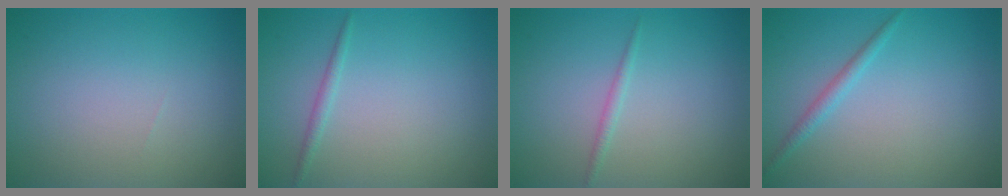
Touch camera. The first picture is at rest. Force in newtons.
{"total": 0.9, "press": 0.9, "slide": 0.0}
{"total": 0.8, "press": 0.8, "slide": 0.0}
{"total": 1.3, "press": 1.3, "slide": 0.0}